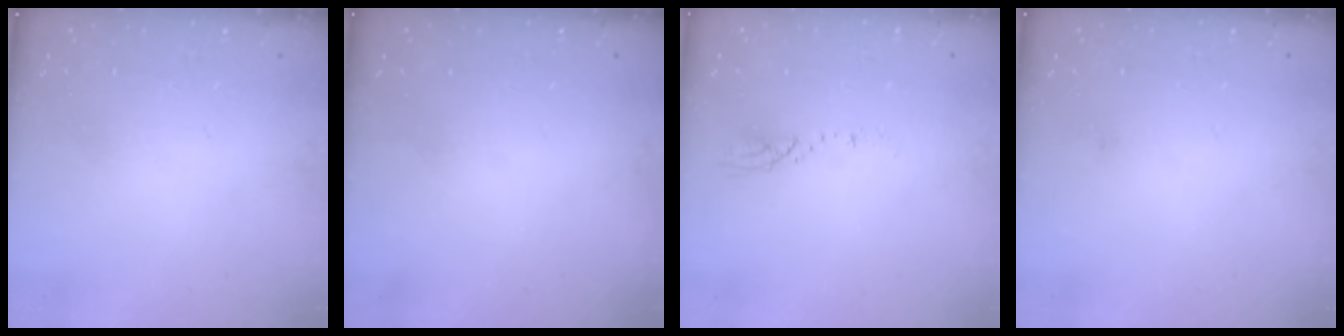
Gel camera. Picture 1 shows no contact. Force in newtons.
{"total": 2.7, "press": 2.0, "slide": 1.8}
{"total": 3.7, "press": 3.7, "slide": 0.3}
{"total": 9.0, "press": 1.8, "slide": 8.9}